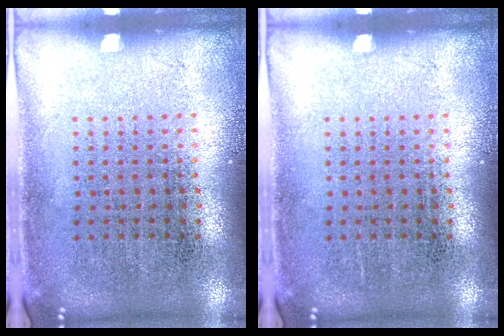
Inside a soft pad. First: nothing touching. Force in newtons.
{"total": 0.0}